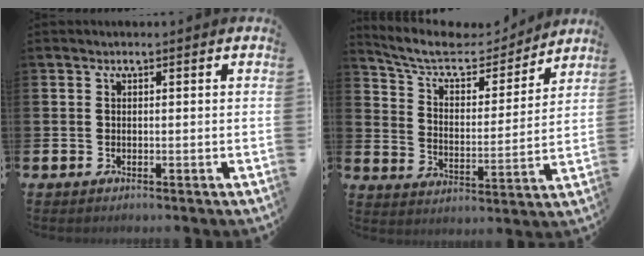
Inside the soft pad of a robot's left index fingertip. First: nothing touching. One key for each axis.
{"total": 8.6, "fx": 7.4, "fy": 2.9, "fz": 3.2, "tx": -0.083, "ty": -0.053, "tz": 0.121}